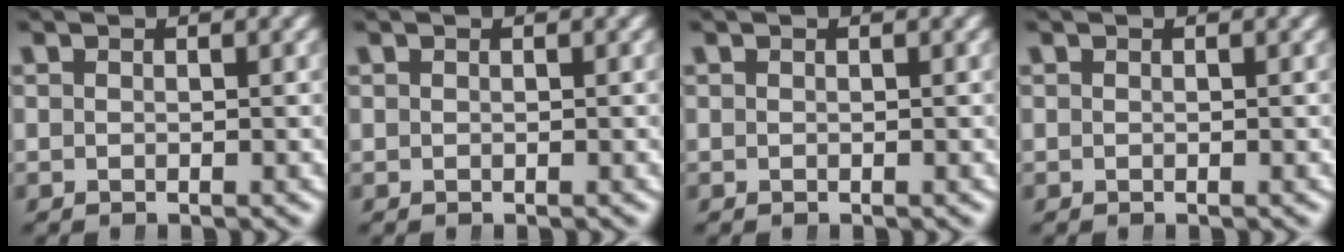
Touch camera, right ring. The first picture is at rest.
{"total": 0.0}
{"total": 0.0}
{"total": 0.0}